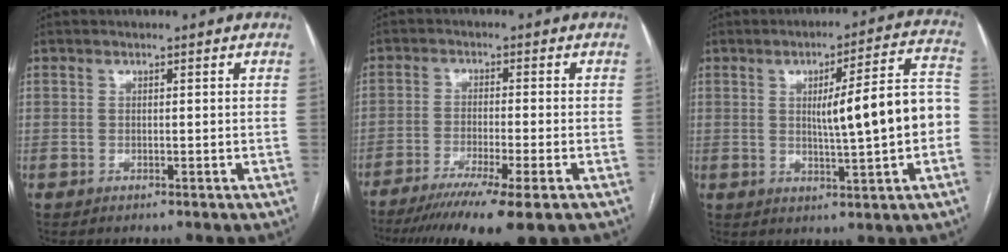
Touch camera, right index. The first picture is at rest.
{"total": 13.4, "force": [-9.8, 0.1, 9.2], "torque": [-0.140, -0.036, -0.152]}
{"total": 12.6, "force": [-0.6, 1.1, 12.5], "torque": [-0.167, 0.028, -0.003]}